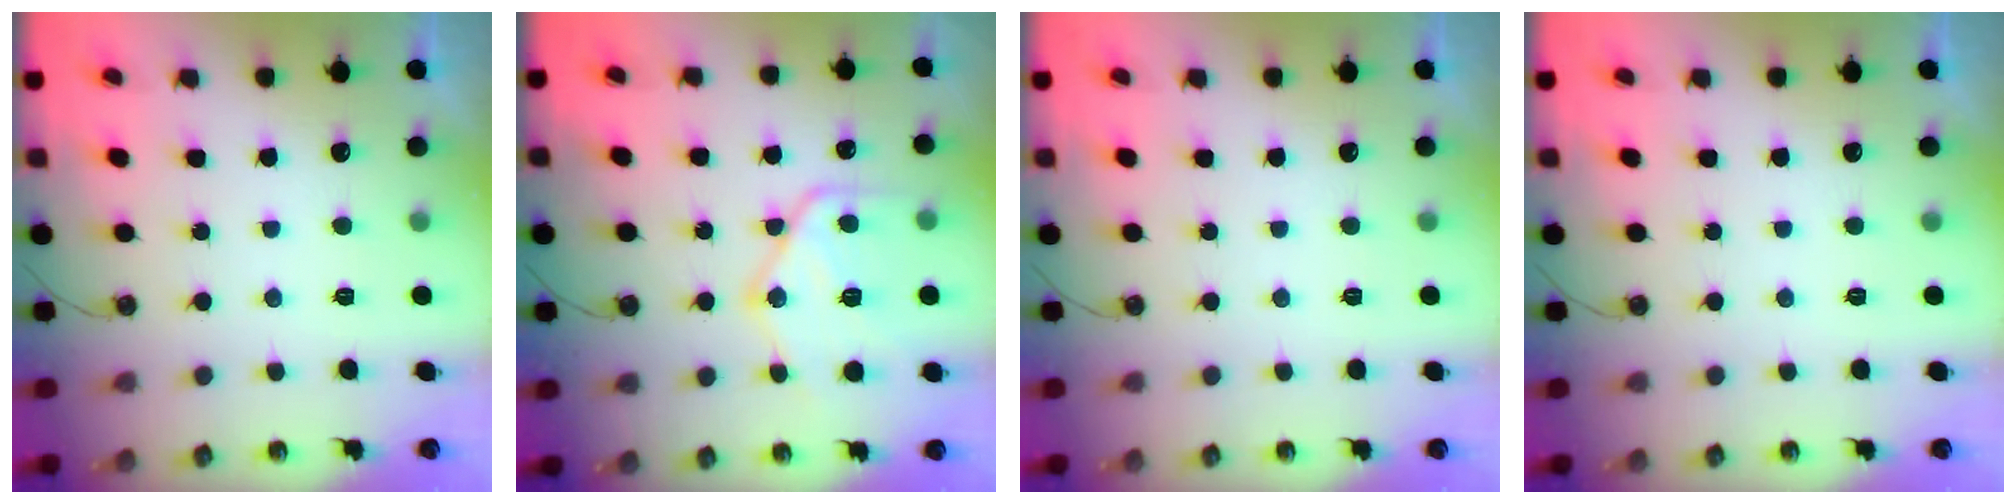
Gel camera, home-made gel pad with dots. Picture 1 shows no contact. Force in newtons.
{"total": 17.8, "press": 17.7, "slide": 1.8}
{"total": 0.0}
{"total": 0.0}